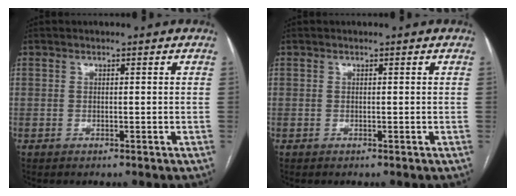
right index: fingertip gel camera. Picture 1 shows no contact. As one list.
[{"total": 0.0}]